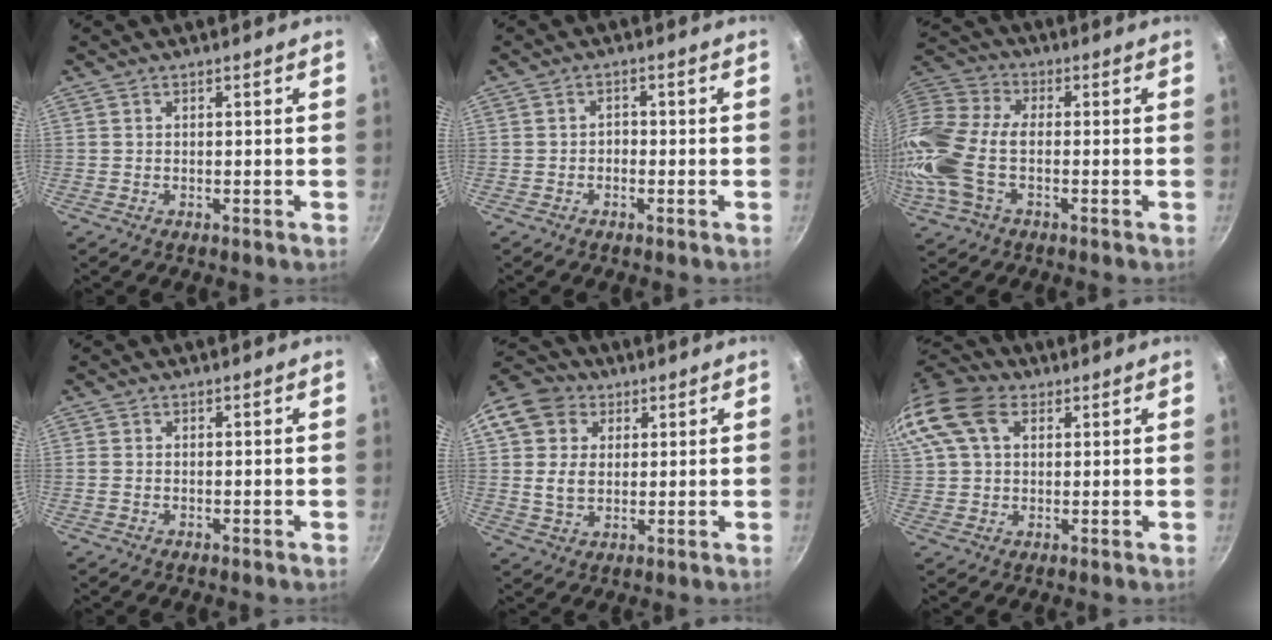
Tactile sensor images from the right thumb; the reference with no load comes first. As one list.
[{"total": 1.6, "force": [-0.7, 1.2, 0.8], "torque": [-0.006, 0.009, -0.014]}, {"total": 16.3, "force": [-3.3, 9.4, 12.9], "torque": [-0.277, 0.023, -0.084]}, {"total": 1.0, "force": [-0.2, 0.8, 0.6], "torque": [-0.012, 0.001, -0.006]}, {"total": 11.8, "force": [3.6, 9.5, 6.1], "torque": [-0.099, 0.005, 0.054]}, {"total": 16.5, "force": [6.2, 11.3, 10.2], "torque": [-0.233, 0.033, 0.107]}]